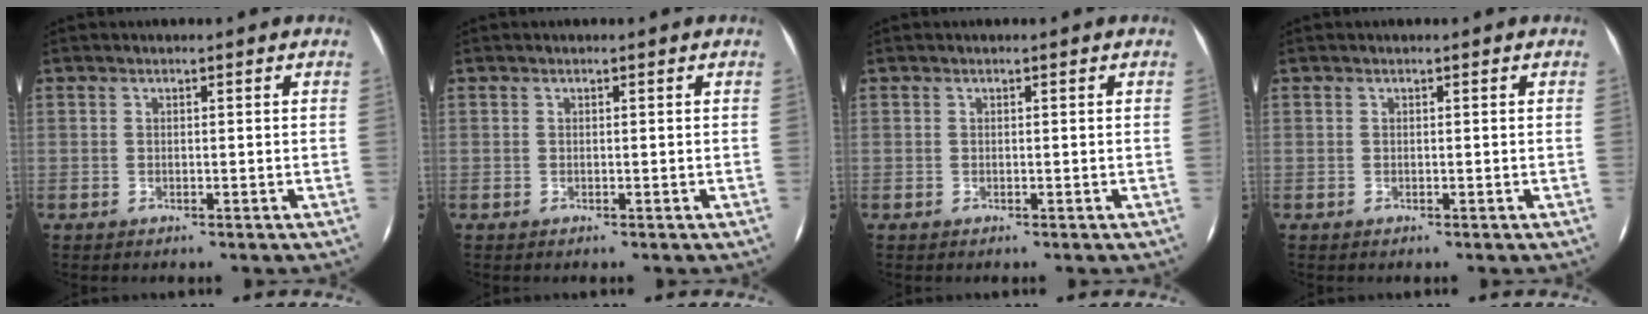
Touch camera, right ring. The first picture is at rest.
{"total": 0.0}
{"total": 0.0}
{"total": 0.0}